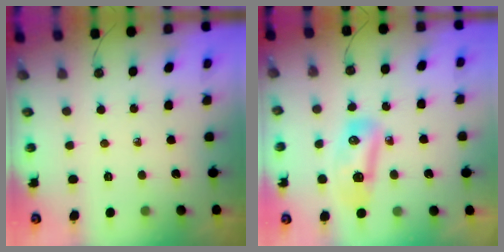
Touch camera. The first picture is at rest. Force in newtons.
{"total": 12.4, "press": 11.5, "slide": 4.7}